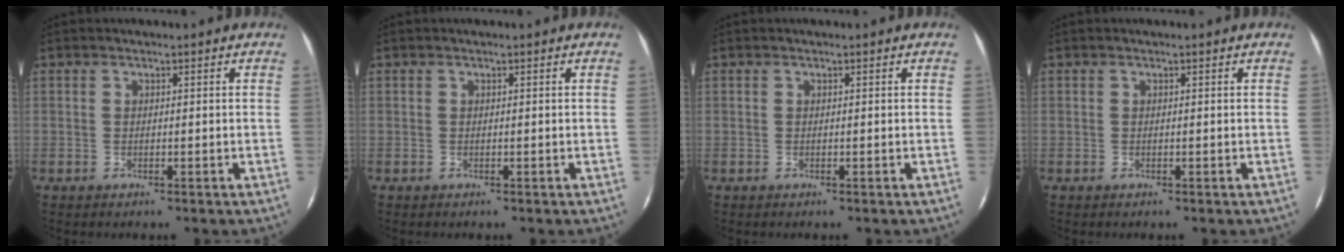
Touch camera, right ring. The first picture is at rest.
{"total": 0.0}
{"total": 0.0}
{"total": 0.0}